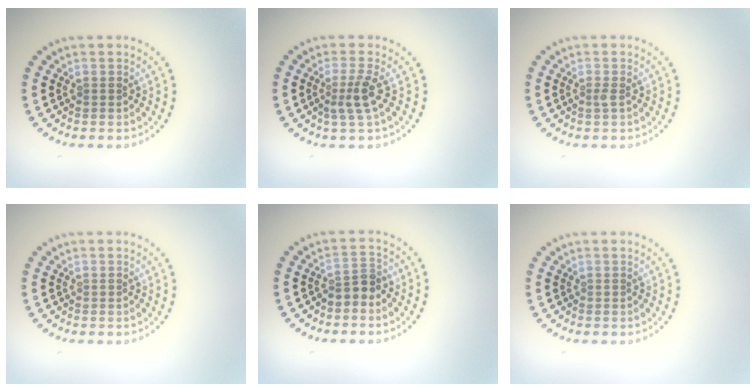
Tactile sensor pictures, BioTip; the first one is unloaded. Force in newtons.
{"total": 2.3, "press": 1.7, "slide": 1.5}
{"total": 0.6, "press": 0.4, "slide": 0.3}
{"total": 0.0}
{"total": 1.9, "press": 1.5, "slide": 1.1}
{"total": 0.0}